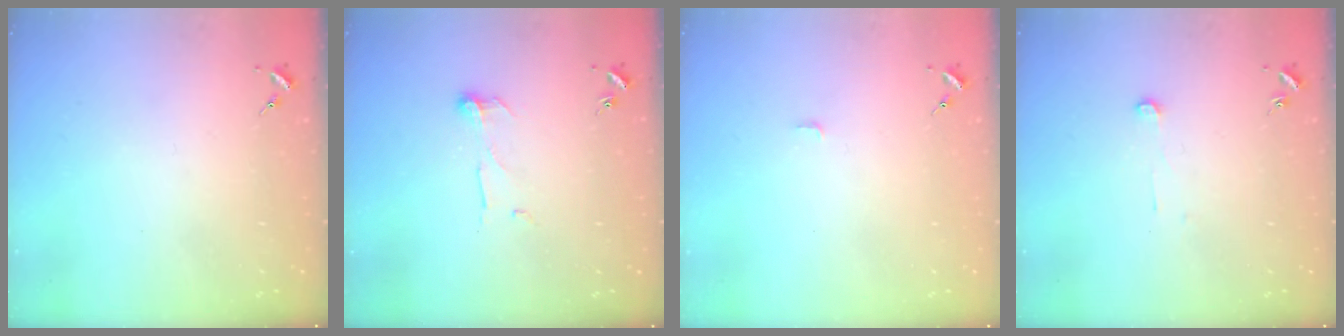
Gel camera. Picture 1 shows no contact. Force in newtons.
{"total": 6.5, "press": 6.5, "slide": 0.3}
{"total": 2.8, "press": 2.8, "slide": 0.2}
{"total": 3.3, "press": 3.3, "slide": 0.3}